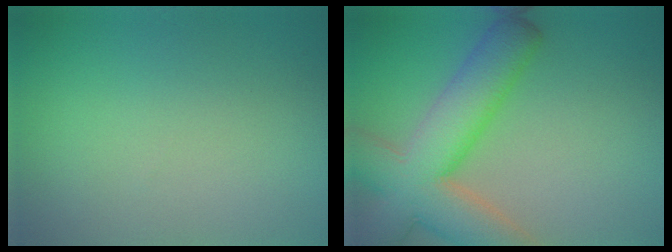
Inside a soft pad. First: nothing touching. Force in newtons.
{"total": 10.0, "press": 10.0, "slide": 0.9}